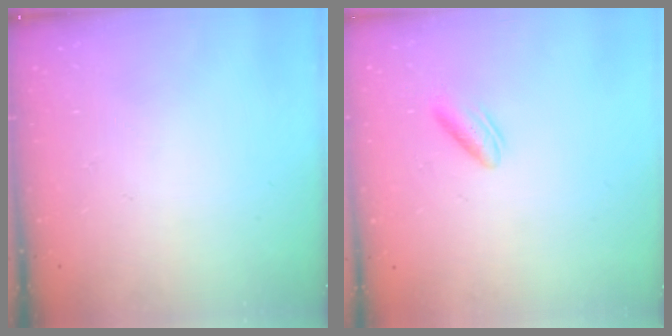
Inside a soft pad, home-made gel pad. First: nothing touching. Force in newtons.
{"total": 2.8, "press": 2.7, "slide": 0.9}